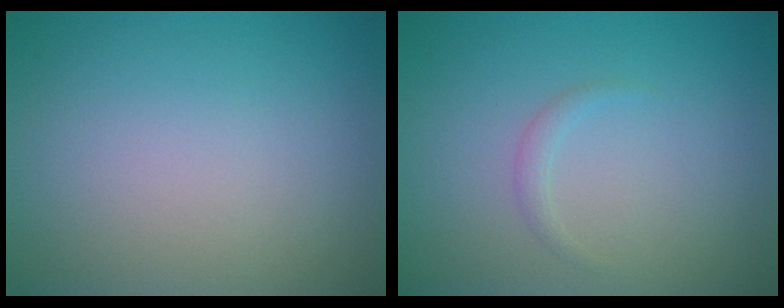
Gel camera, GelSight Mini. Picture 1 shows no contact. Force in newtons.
{"total": 0.8, "press": 0.8, "slide": 0.0}